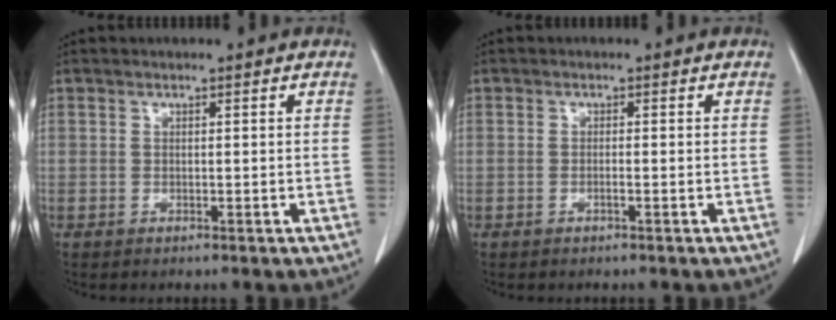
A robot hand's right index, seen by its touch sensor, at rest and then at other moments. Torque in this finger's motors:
{"motor_torque": [-0.18, 0.13, -0.03, -0.01]}